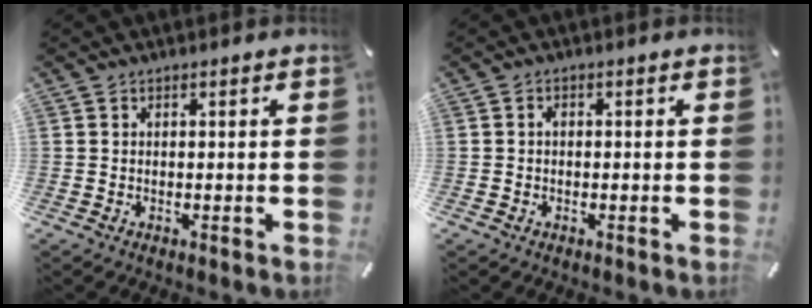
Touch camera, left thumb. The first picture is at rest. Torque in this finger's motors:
{"motor_torque": [-0.11, 0.03, 0.09, 0.04, 0.02]}